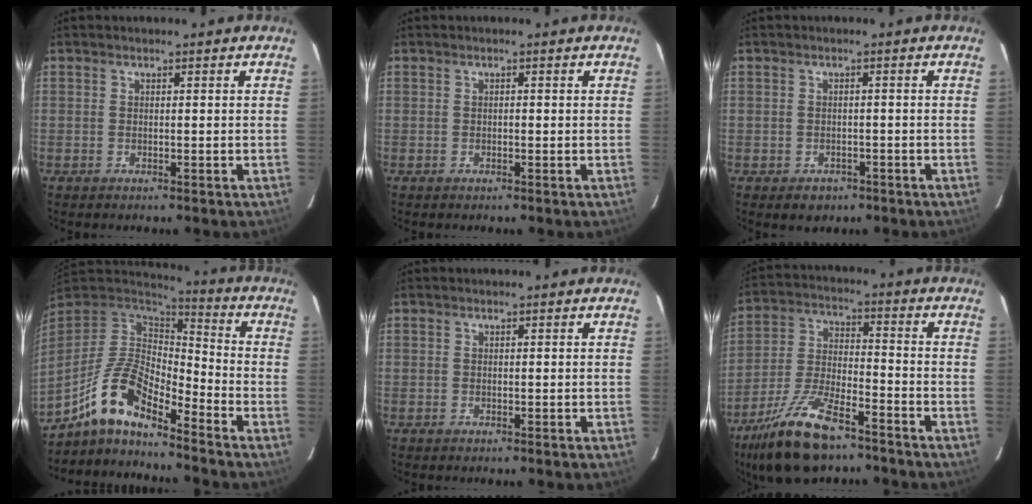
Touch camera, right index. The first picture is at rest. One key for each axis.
{"total": 0.0}
{"total": 2.8, "fx": -1.6, "fy": 2.2, "fz": 0.8, "tx": -0.008, "ty": 0.005, "tz": -0.014}
{"total": 11.9, "fx": -8.7, "fy": 3.1, "fz": 7.5, "tx": -0.159, "ty": 0.029, "tz": -0.163}
{"total": 0.0}
{"total": 14.1, "fx": -10.0, "fy": 3.6, "fz": 9.2, "tx": -0.187, "ty": -0.015, "tz": -0.184}